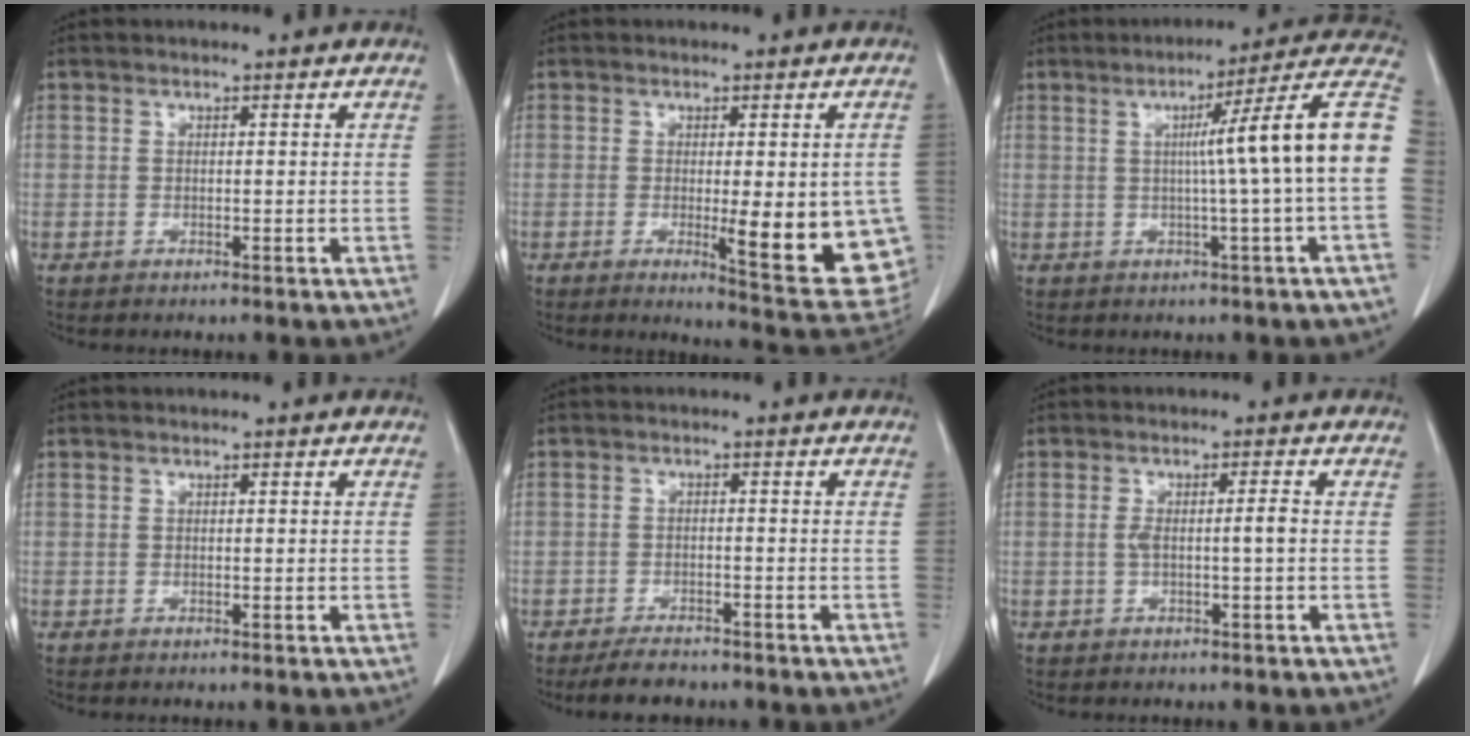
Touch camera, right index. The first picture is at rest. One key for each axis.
{"total": 12.9, "fx": -2.6, "fy": 2.9, "fz": 12.3, "tx": -0.103, "ty": -0.016, "tz": -0.025}
{"total": 14.2, "fx": 0.6, "fy": -2.0, "fz": 14.0, "tx": -0.184, "ty": 0.023, "tz": 0.003}
{"total": 0.0}
{"total": 4.0, "fx": -3.4, "fy": 1.6, "fz": 1.2, "tx": -0.022, "ty": -0.001, "tz": -0.055}
{"total": 3.0, "fx": -0.3, "fy": 0.0, "fz": 3.0, "tx": -0.057, "ty": 0.006, "tz": -0.002}